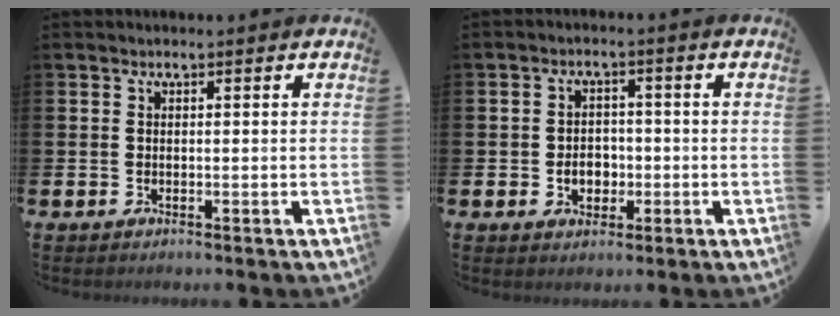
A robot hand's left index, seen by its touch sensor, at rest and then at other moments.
{"total": 3.3, "force": [-0.8, 2.6, 1.8], "torque": [-0.016, -0.005, -0.024]}